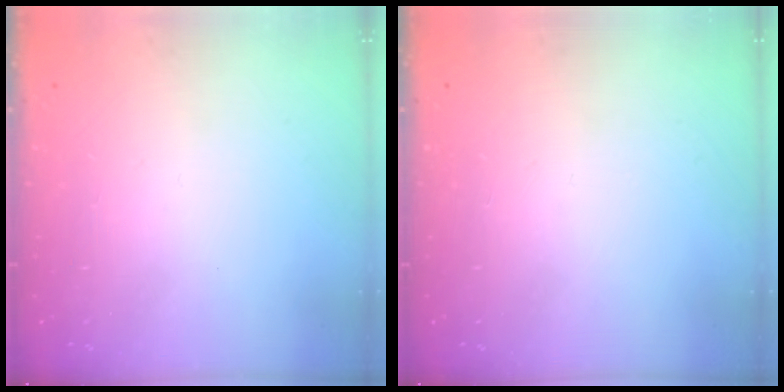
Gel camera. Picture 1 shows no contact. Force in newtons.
{"total": 0.0}